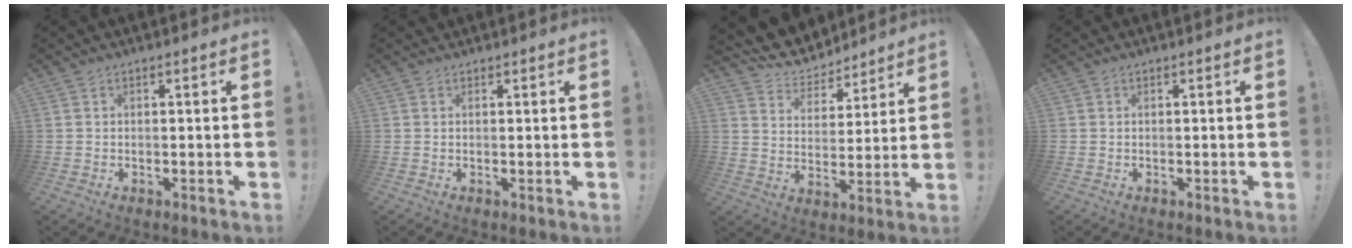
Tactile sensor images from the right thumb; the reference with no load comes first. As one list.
[{"total": 1.0, "force": [0.9, 0.2, -0.2], "torque": [0.013, -0.003, 0.017]}, {"total": 10.0, "force": [8.7, 4.6, 1.4], "torque": [-0.029, -0.071, 0.166]}, {"total": 0.0}]